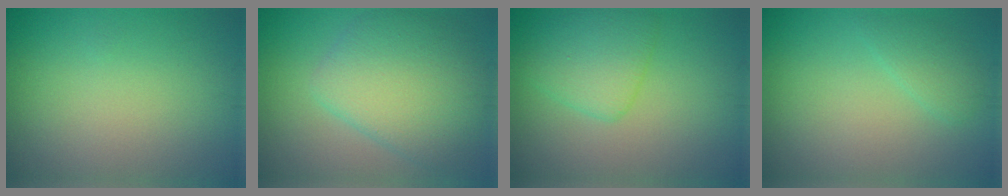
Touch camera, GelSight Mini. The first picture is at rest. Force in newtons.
{"total": 7.1, "press": 7.1, "slide": 0.2}
{"total": 3.4, "press": 3.4, "slide": 0.2}
{"total": 1.6, "press": 1.6, "slide": 0.0}